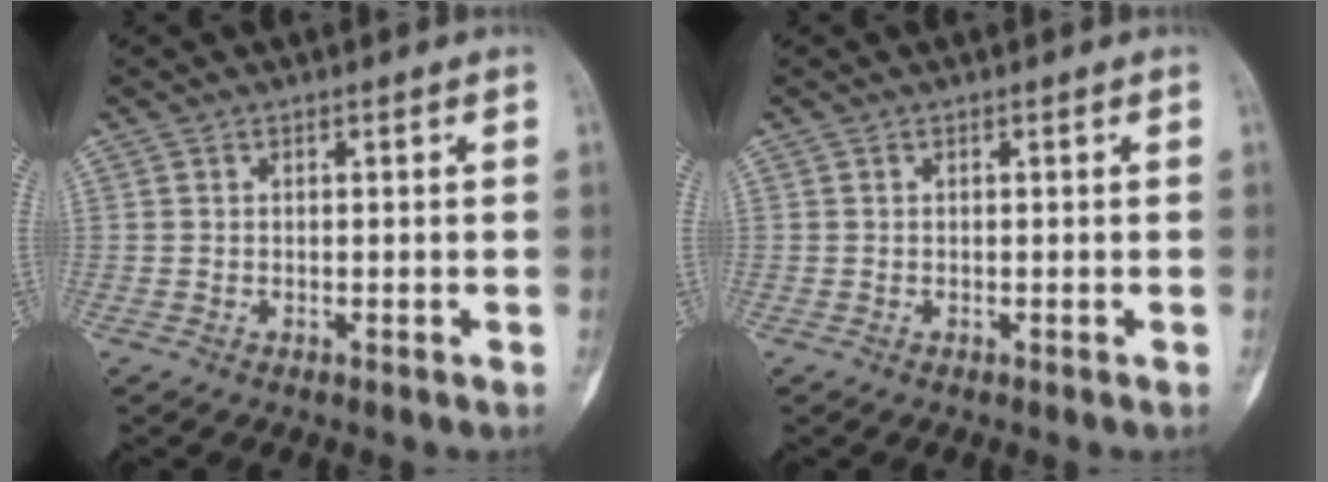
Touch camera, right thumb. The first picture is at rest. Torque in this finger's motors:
{"motor_torque": [0.01, 0.01, 0.00, 0.00, 0.00]}